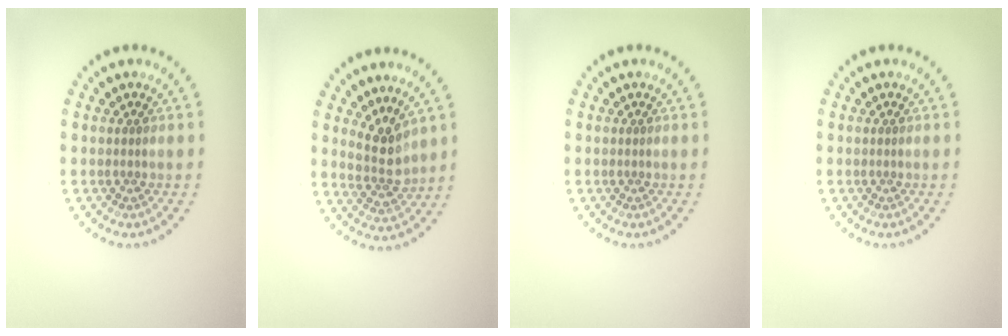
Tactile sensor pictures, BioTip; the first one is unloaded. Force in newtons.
{"total": 2.7, "press": 2.4, "slide": 1.3}
{"total": 0.0}
{"total": 0.0}